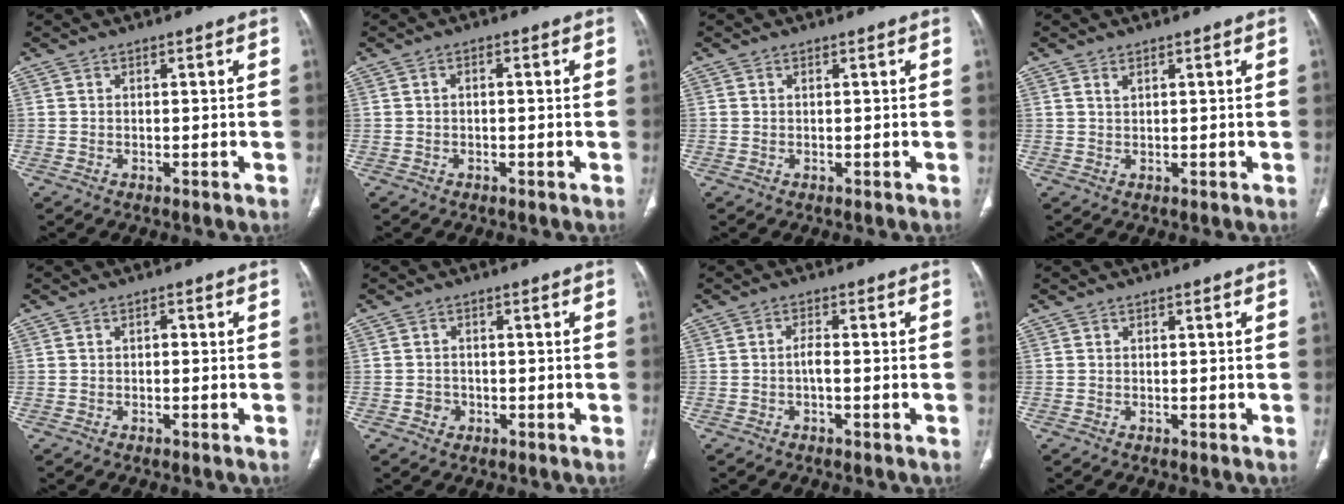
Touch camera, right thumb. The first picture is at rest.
{"total": 0.9, "force": [-0.1, 0.6, 0.7], "torque": [-0.010, 0.005, -0.003]}
{"total": 0.0}
{"total": 1.1, "force": [0.7, 0.5, 0.6], "torque": [-0.011, 0.000, 0.018]}
{"total": 0.7, "force": [-0.1, 0.5, 0.5], "torque": [-0.004, 0.002, -0.004]}
{"total": 2.1, "force": [-0.8, 1.9, 0.6], "torque": [0.000, 0.008, -0.011]}
{"total": 1.8, "force": [-0.5, 0.5, 1.7], "torque": [-0.031, 0.003, -0.011]}
{"total": 0.0}